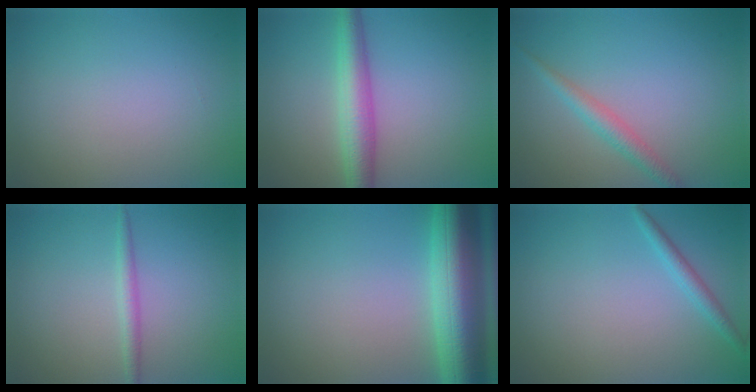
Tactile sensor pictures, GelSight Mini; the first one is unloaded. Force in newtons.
{"total": 4.2, "press": 4.2, "slide": 0.0}
{"total": 2.0, "press": 2.0, "slide": 0.0}
{"total": 1.5, "press": 1.5, "slide": 0.1}
{"total": 9.3, "press": 9.3, "slide": 0.3}
{"total": 1.5, "press": 1.5, "slide": 0.1}